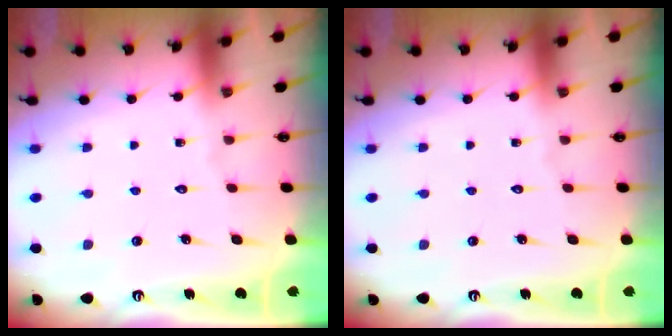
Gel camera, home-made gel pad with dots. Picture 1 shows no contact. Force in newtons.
{"total": 0.0}